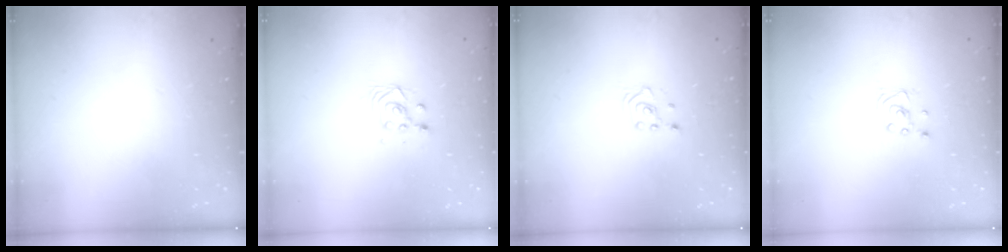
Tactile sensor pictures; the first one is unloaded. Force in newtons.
{"total": 3.7, "press": 3.4, "slide": 1.4}
{"total": 1.6, "press": 1.5, "slide": 0.2}
{"total": 2.3, "press": 2.3, "slide": 0.2}